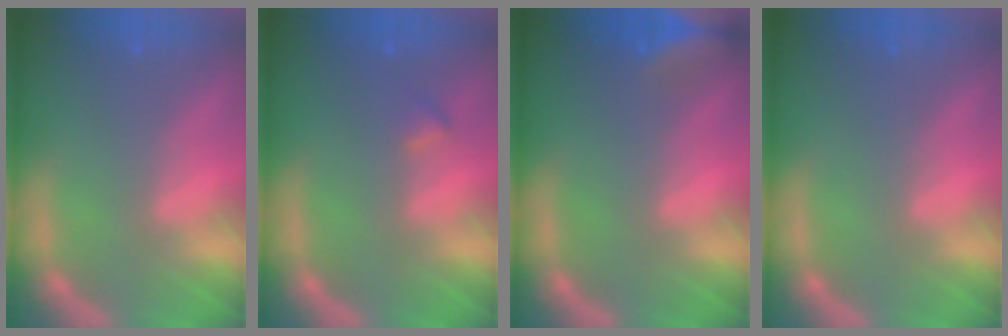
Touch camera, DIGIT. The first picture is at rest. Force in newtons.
{"total": 0.9}
{"total": 5.5}
{"total": 0.0}